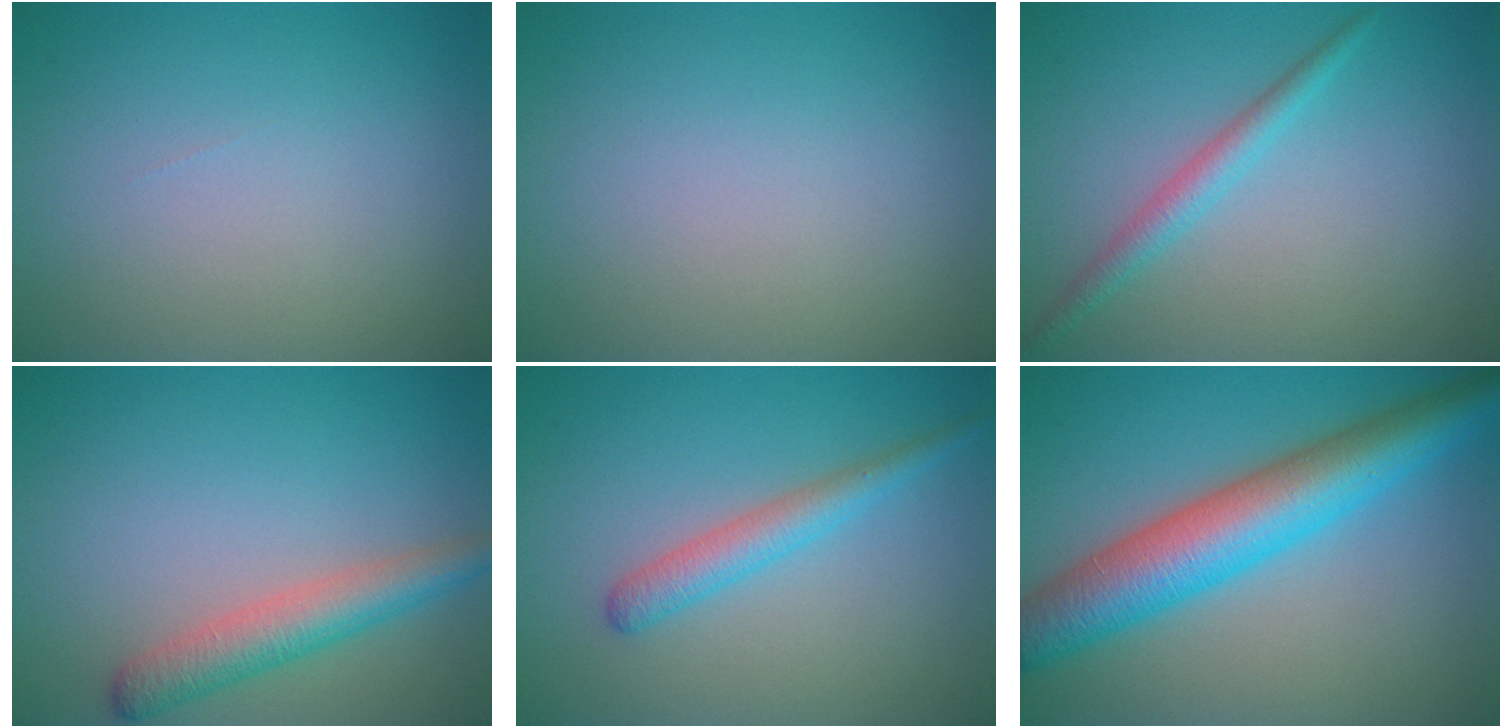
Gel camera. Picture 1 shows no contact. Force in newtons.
{"total": 0.0}
{"total": 2.1, "press": 2.1, "slide": 0.1}
{"total": 3.8, "press": 3.8, "slide": 0.1}
{"total": 2.7, "press": 2.7, "slide": 0.0}
{"total": 8.8, "press": 8.8, "slide": 0.1}